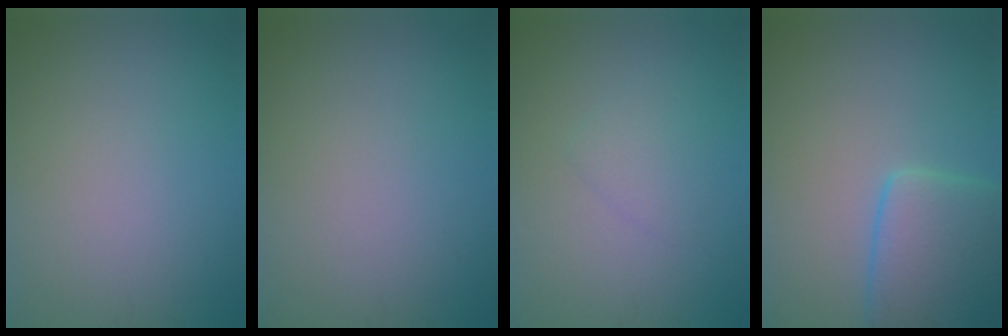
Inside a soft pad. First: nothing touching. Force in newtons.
{"total": 0.0}
{"total": 1.5, "press": 1.5, "slide": 0.1}
{"total": 6.9, "press": 6.9, "slide": 0.5}